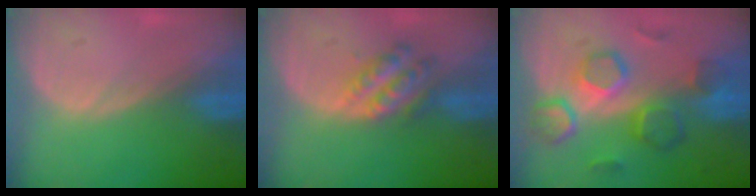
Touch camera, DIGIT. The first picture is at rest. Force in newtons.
{"total": 5.4, "press": 5.0, "slide": 2.2}
{"total": 8.6, "press": 8.5, "slide": 1.5}